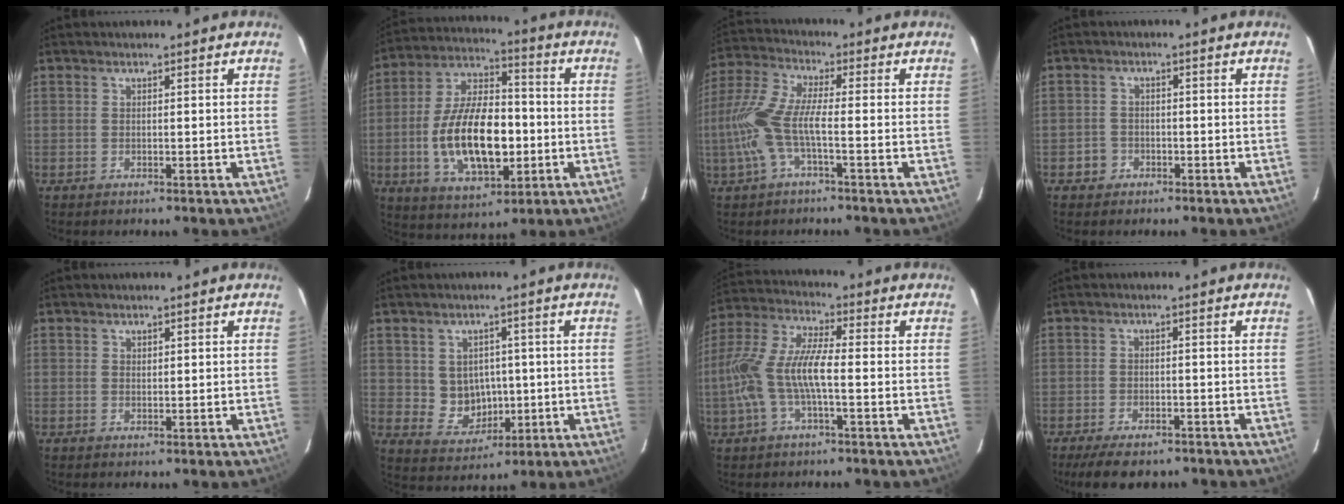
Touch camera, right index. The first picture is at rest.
{"total": 18.7, "force": [-3.4, 9.2, 15.9], "torque": [-0.312, 0.007, -0.048]}
{"total": 10.6, "force": [-2.8, 1.9, 10.0], "torque": [-0.222, -0.002, -0.054]}
{"total": 3.1, "force": [-1.5, 2.7, 0.2], "torque": [-0.009, 0.013, -0.024]}
{"total": 0.6, "force": [0.4, 0.4, 0.1], "torque": [-0.002, 0.002, 0.009]}
{"total": 7.0, "force": [0.2, 6.5, 2.6], "torque": [-0.057, 0.007, 0.024]}
{"total": 12.2, "force": [-2.7, 3.0, 11.5], "torque": [-0.244, 0.002, -0.051]}
{"total": 8.8, "force": [-6.9, 3.2, 4.4], "torque": [-0.099, -0.016, -0.104]}